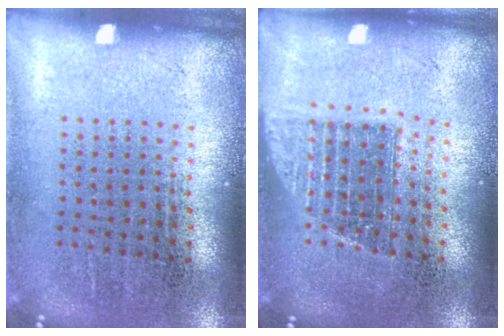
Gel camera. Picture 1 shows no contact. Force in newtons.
{"total": 1.3, "press": 1.1, "slide": 0.7}